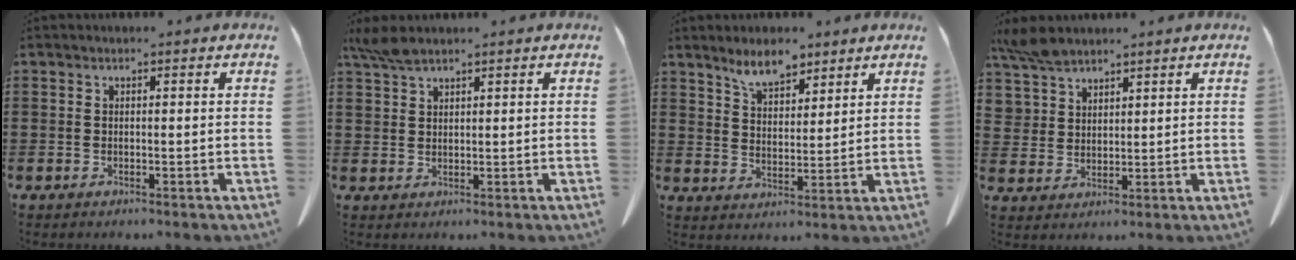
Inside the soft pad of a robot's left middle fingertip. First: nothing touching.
{"total": 3.2, "force": [2.6, 0.8, 1.6], "torque": [-0.039, -0.002, 0.050]}
{"total": 5.9, "force": [5.1, 1.9, 2.2], "torque": [-0.050, -0.015, 0.094]}
{"total": 4.7, "force": [4.1, 2.2, 0.9], "torque": [-0.037, -0.006, 0.079]}